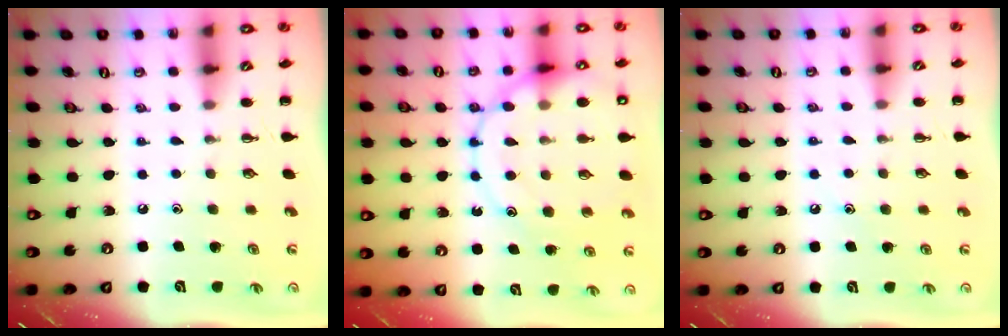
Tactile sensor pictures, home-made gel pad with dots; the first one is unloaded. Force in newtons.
{"total": 18.5, "press": 18.3, "slide": 2.5}
{"total": 6.8, "press": 6.6, "slide": 1.8}